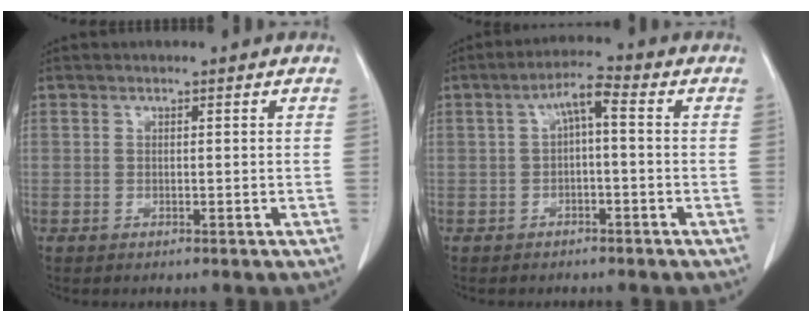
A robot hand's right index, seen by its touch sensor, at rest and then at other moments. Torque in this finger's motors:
{"motor_torque": [0.49, 0.01, 0.27, 0.08]}